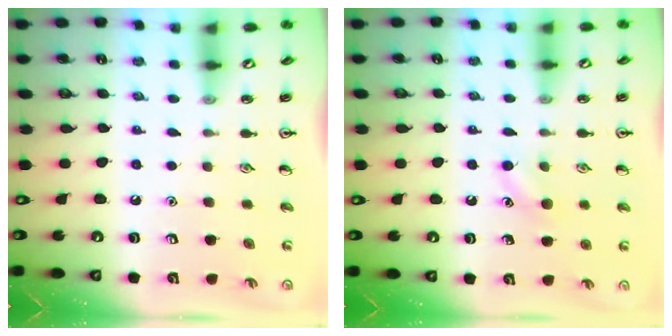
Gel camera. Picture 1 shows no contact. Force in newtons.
{"total": 6.9, "press": 6.7, "slide": 1.8}